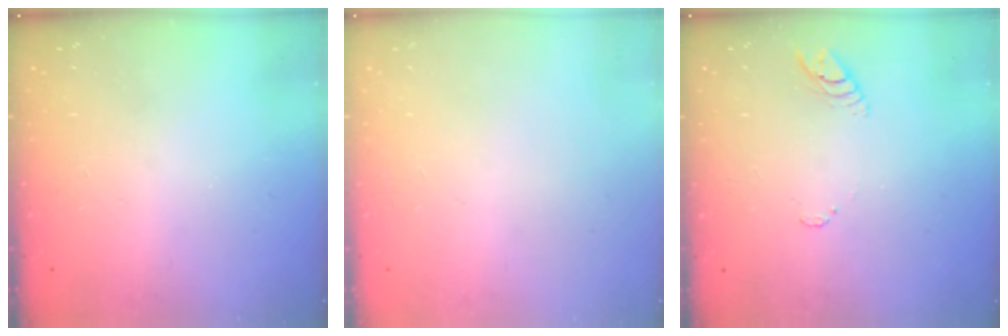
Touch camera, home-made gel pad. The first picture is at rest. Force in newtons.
{"total": 0.0}
{"total": 3.7, "press": 3.7, "slide": 0.2}